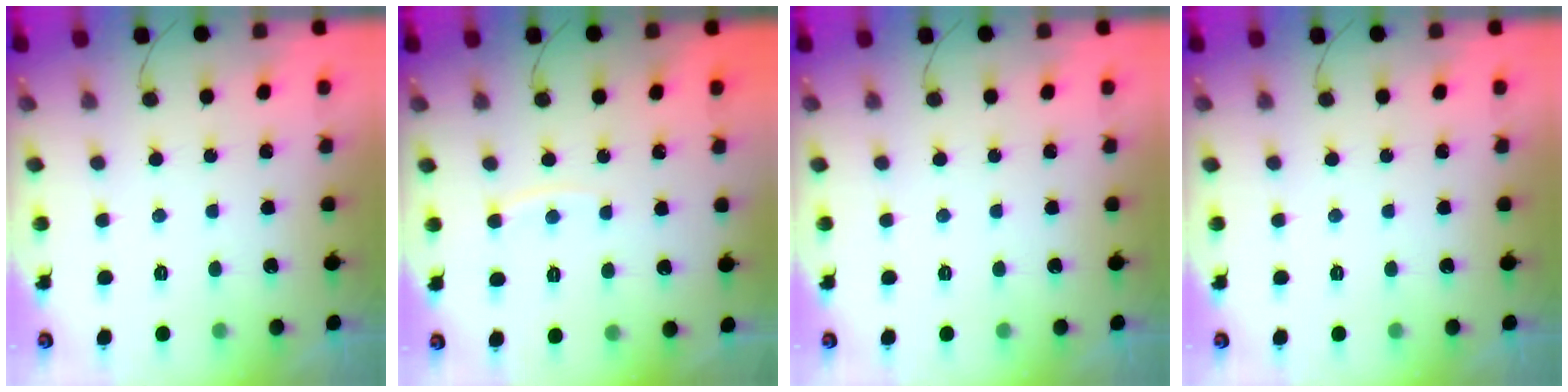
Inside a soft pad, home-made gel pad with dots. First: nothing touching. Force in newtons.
{"total": 3.7, "press": 3.7, "slide": 0.3}
{"total": 0.0}
{"total": 0.0}